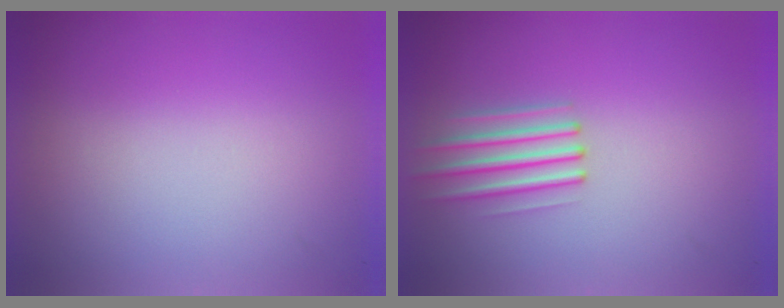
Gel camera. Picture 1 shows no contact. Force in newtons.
{"total": 2.2}